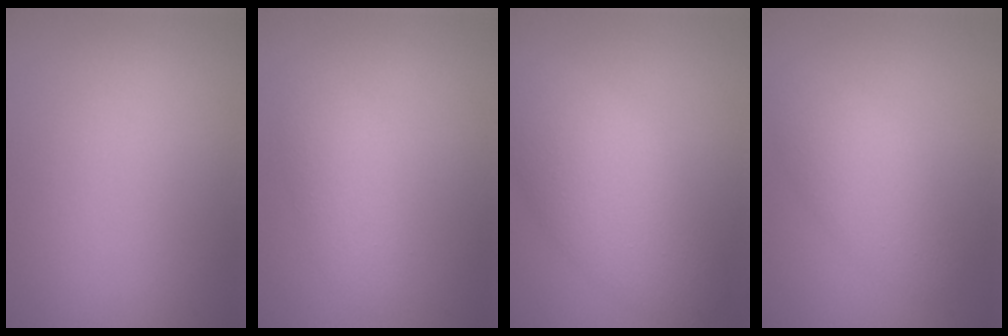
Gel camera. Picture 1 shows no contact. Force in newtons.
{"total": 2.4, "press": 2.4, "slide": 0.2}
{"total": 7.0, "press": 7.0, "slide": 0.3}
{"total": 3.6, "press": 3.6, "slide": 0.2}